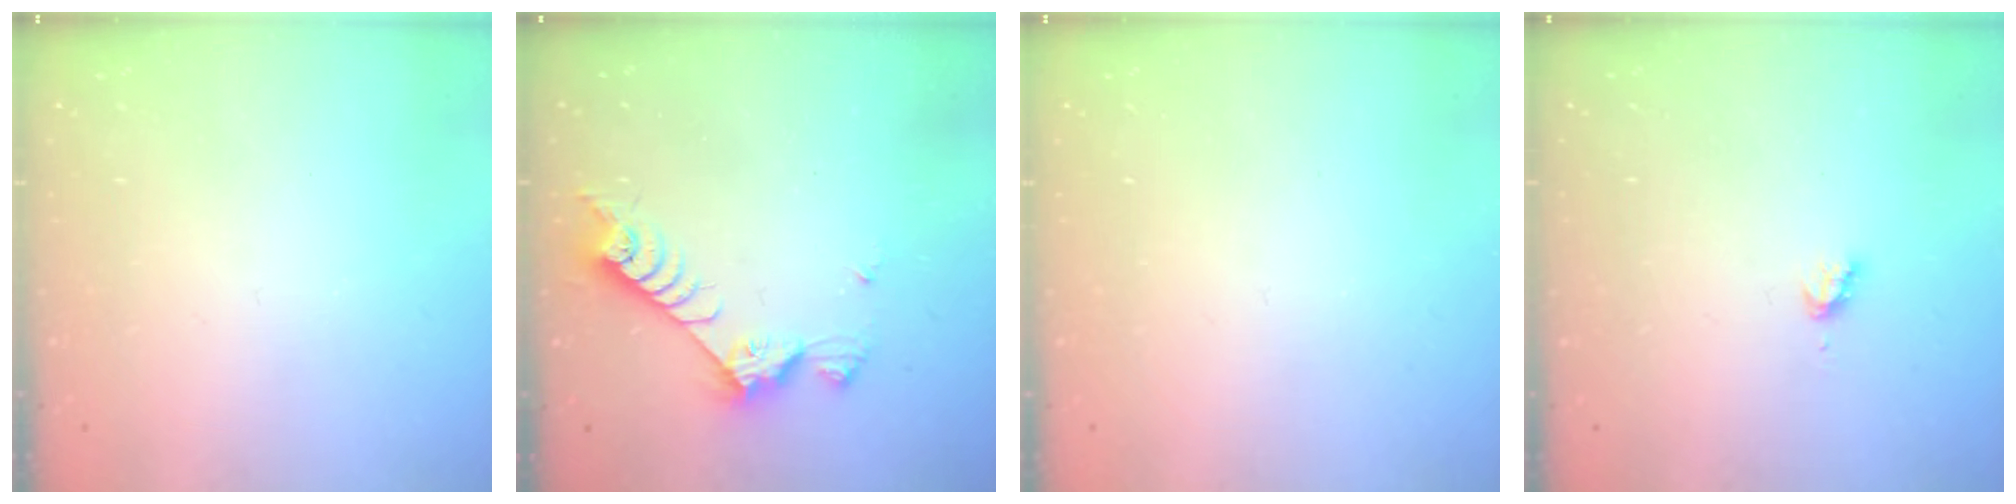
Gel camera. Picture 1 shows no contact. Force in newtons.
{"total": 7.9, "press": 7.8, "slide": 1.3}
{"total": 0.0}
{"total": 2.8, "press": 2.8, "slide": 0.3}